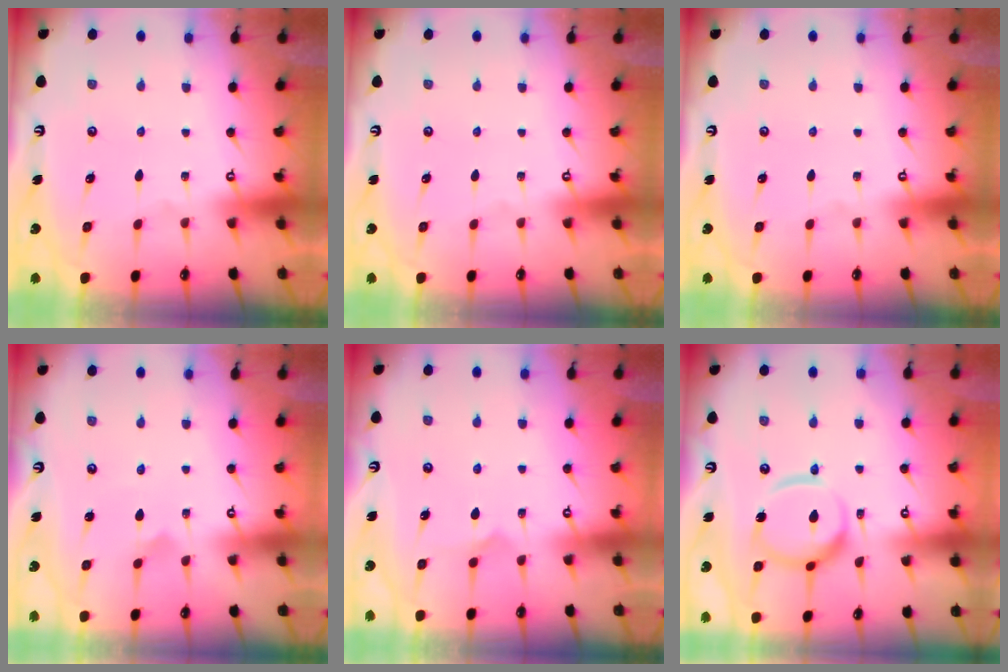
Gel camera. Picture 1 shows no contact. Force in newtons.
{"total": 0.0}
{"total": 0.0}
{"total": 3.2, "press": 3.2, "slide": 0.2}
{"total": 6.0, "press": 6.0, "slide": 0.1}
{"total": 13.7, "press": 13.7, "slide": 1.3}